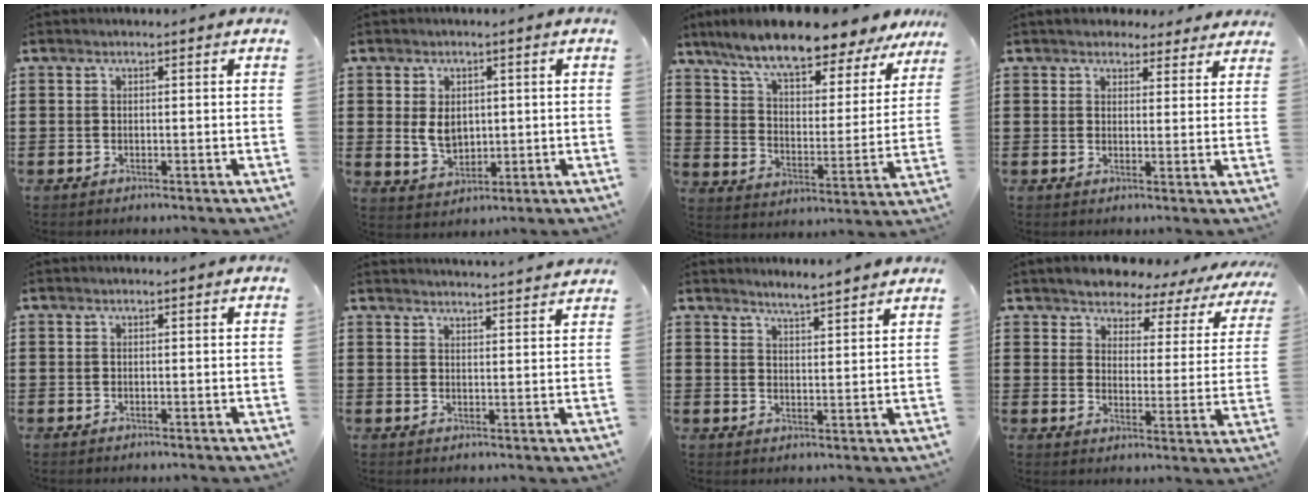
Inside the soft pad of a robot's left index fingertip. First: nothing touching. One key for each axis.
{"total": 4.4, "fx": 0.6, "fy": 3.3, "fz": 2.9, "tx": -0.056, "ty": 0.006, "tz": 0.008}
{"total": 10.4, "fx": 8.9, "fy": 1.3, "fz": 5.2, "tx": -0.129, "ty": -0.051, "tz": 0.150}
{"total": 3.5, "fx": 3.2, "fy": 1.3, "fz": 0.5, "tx": -0.012, "ty": -0.005, "tz": 0.059}
{"total": 0.0}
{"total": 3.1, "fx": 3.0, "fy": -0.6, "fz": 0.0, "tx": -0.009, "ty": -0.018, "tz": 0.055}
{"total": 3.4, "fx": 3.4, "fy": -0.6, "fz": 0.2, "tx": -0.016, "ty": -0.016, "tz": 0.062}
{"total": 4.3, "fx": 4.1, "fy": 1.0, "fz": 0.2, "tx": -0.034, "ty": -0.032, "tz": 0.067}